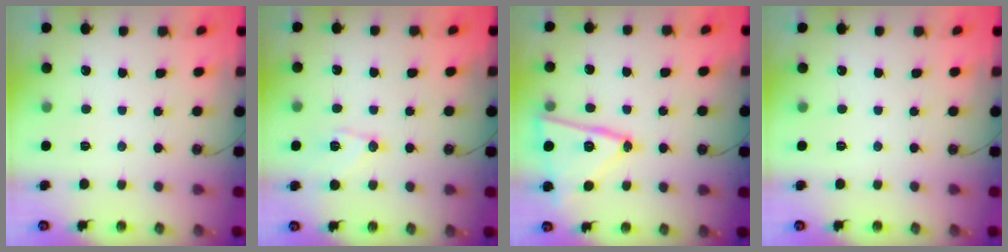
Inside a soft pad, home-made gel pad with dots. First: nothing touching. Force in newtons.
{"total": 8.7, "press": 8.6, "slide": 1.0}
{"total": 15.9, "press": 15.9, "slide": 0.7}
{"total": 0.0}